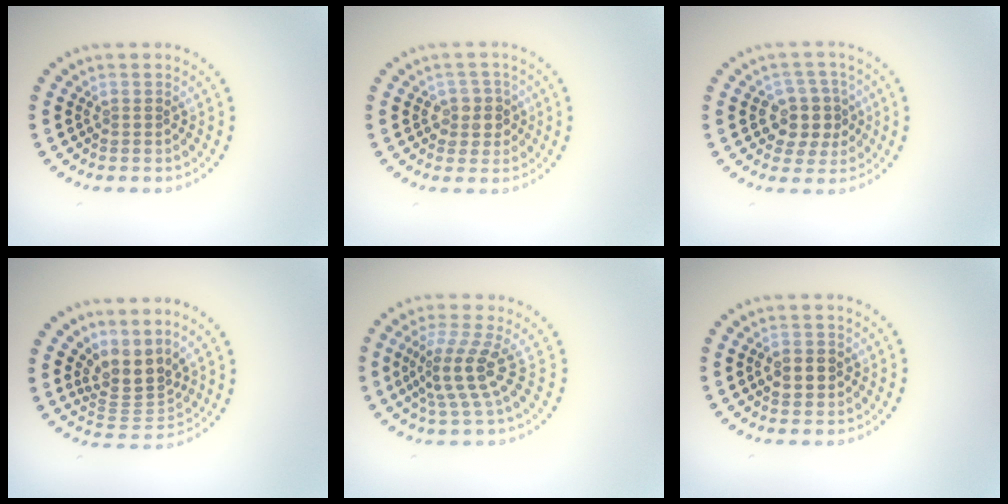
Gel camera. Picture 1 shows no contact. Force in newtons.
{"total": 2.5, "press": 2.2, "slide": 1.0}
{"total": 4.0, "press": 3.8, "slide": 1.4}
{"total": 3.6, "press": 2.5, "slide": 2.6}
{"total": 3.9, "press": 3.0, "slide": 2.5}
{"total": 2.4, "press": 2.3, "slide": 0.3}